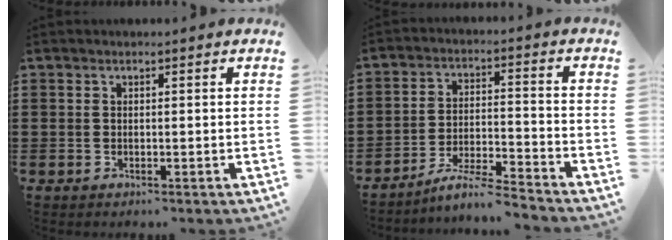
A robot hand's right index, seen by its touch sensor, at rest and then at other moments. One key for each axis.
{"total": 6.2, "fx": -5.6, "fy": -0.4, "fz": 2.6, "tx": -0.055, "ty": -0.006, "tz": -0.108}